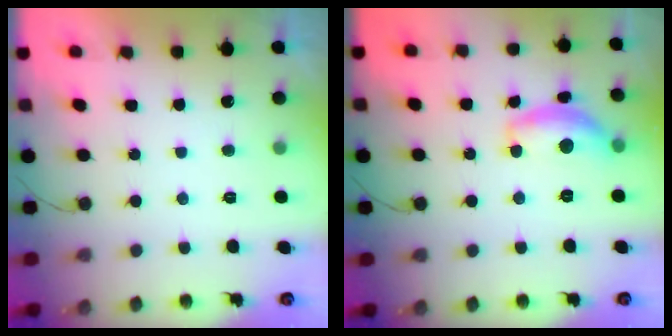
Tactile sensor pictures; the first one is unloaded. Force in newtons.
{"total": 12.6, "press": 12.6, "slide": 0.8}